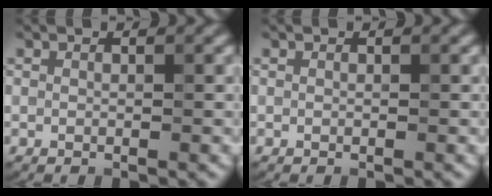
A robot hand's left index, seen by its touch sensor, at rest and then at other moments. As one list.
[{"total": 0.0}]